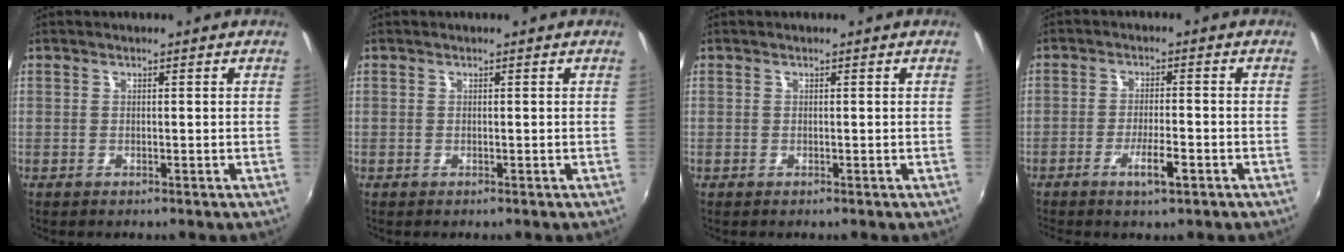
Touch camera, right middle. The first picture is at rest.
{"total": 0.0}
{"total": 0.0}
{"total": 4.6, "force": [-2.7, 0.6, 3.8], "torque": [-0.078, -0.005, -0.045]}